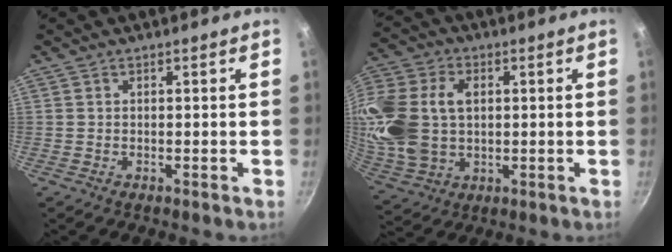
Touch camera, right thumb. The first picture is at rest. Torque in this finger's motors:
{"motor_torque": [1.21, 3.80, 1.49, -0.42, 0.24]}